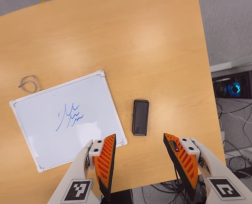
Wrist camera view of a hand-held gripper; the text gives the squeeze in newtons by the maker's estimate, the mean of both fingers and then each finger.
{"total": 0.0}